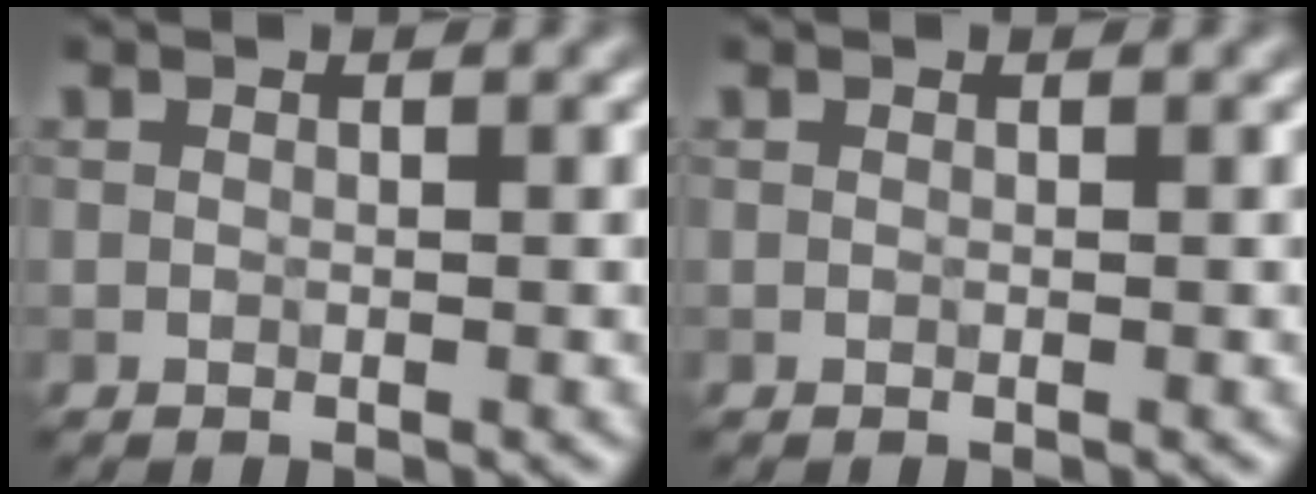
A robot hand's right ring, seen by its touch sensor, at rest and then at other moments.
{"total": 0.0}